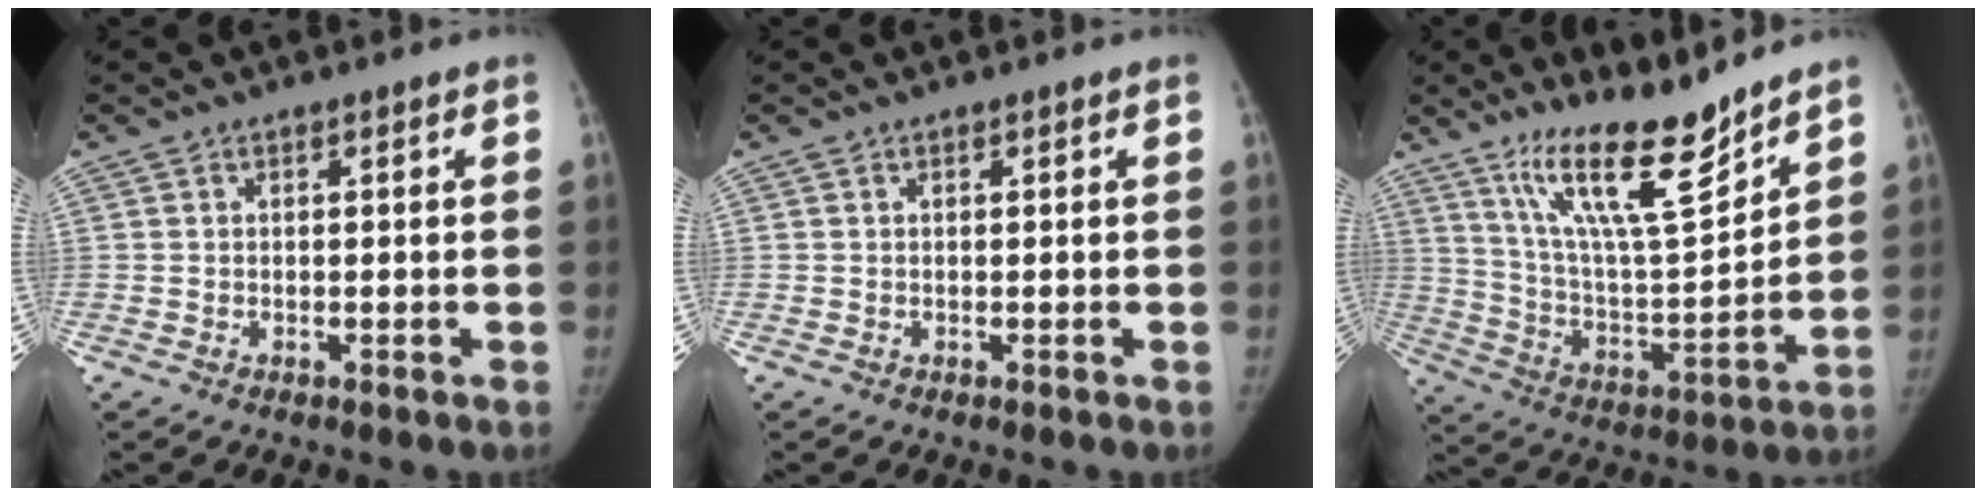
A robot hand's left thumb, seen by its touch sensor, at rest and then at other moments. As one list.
[{"total": 0.0}, {"total": 16.8, "force": [12.8, 3.0, 10.5], "torque": [-0.157, -0.087, 0.236]}]